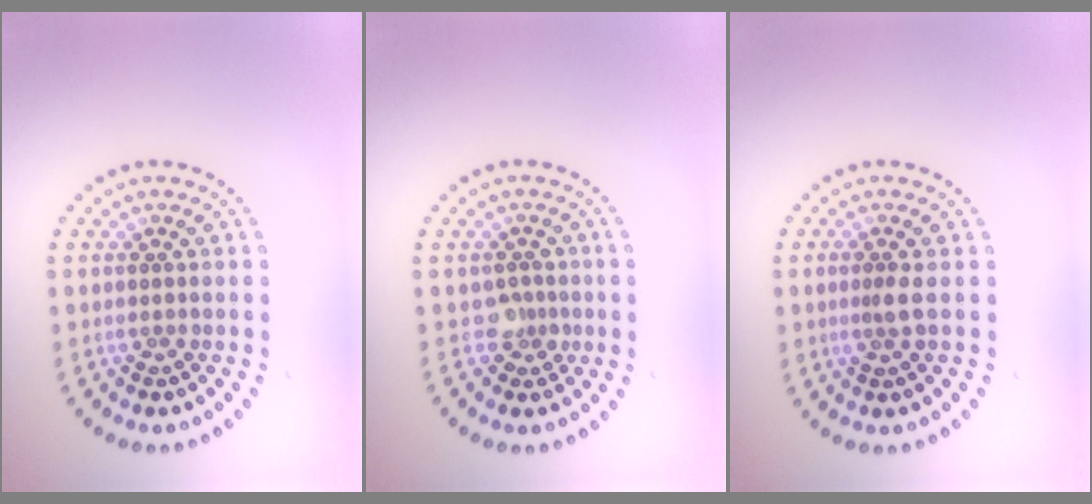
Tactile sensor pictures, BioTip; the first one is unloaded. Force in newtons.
{"total": 1.8, "press": 1.4, "slide": 1.1}
{"total": 1.4, "press": 1.1, "slide": 0.9}